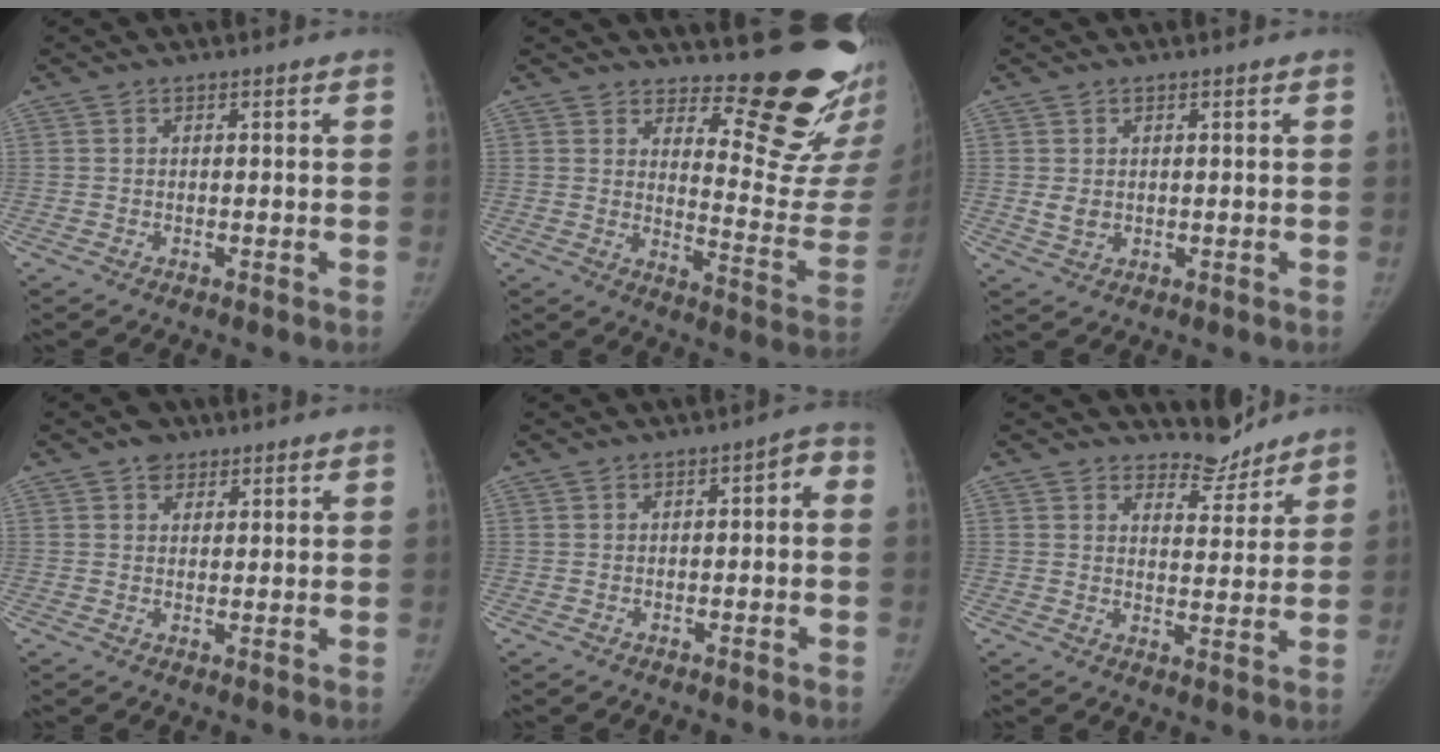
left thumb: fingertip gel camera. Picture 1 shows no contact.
{"total": 19.2, "force": [15.6, 5.2, 9.9], "torque": [-0.083, -0.171, 0.197]}
{"total": 2.3, "force": [0.4, 1.8, 1.4], "torque": [-0.017, -0.006, 0.014]}
{"total": 3.3, "force": [2.1, 2.4, 0.8], "torque": [0.010, -0.009, 0.028]}
{"total": 2.9, "force": [-0.8, 1.5, 2.4], "torque": [-0.020, 0.031, -0.017]}
{"total": 5.5, "force": [5.1, 1.9, 0.0], "torque": [0.027, -0.052, 0.081]}